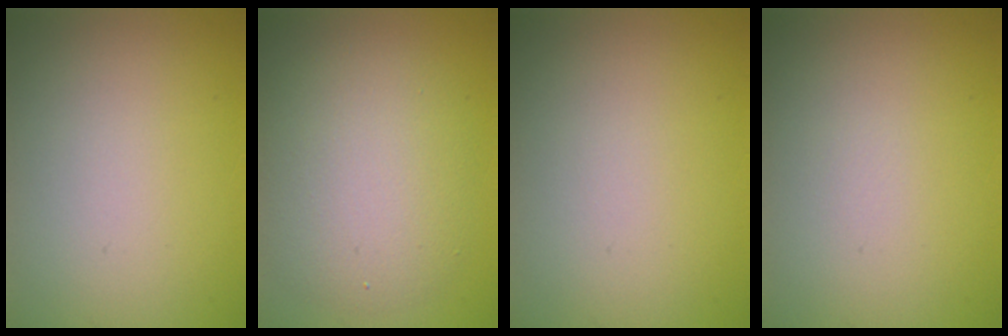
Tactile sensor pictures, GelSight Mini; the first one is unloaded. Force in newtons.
{"total": 6.0, "press": 6.0, "slide": 0.2}
{"total": 0.0}
{"total": 0.0}